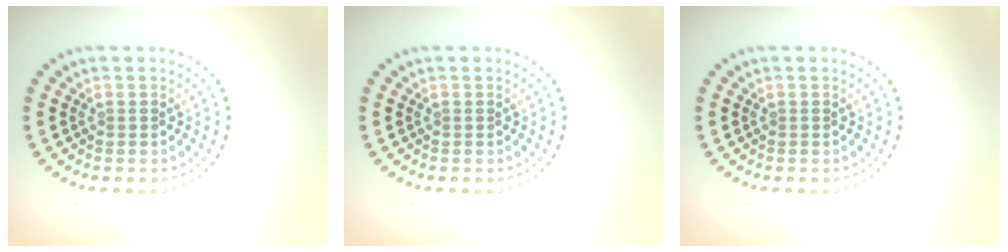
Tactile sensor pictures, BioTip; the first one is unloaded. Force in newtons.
{"total": 0.0}
{"total": 0.0}